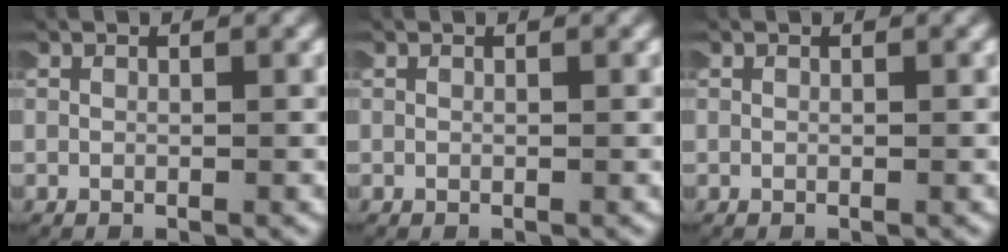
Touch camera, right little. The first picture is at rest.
{"total": 0.0}
{"total": 0.0}